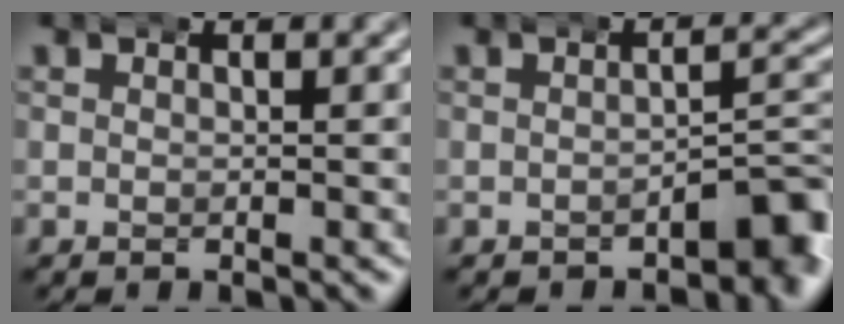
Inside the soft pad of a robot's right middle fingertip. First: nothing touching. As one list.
[{"total": 3.6, "force": [-1.8, 1.5, 2.8], "torque": [-0.027, 0.004, -0.029]}]